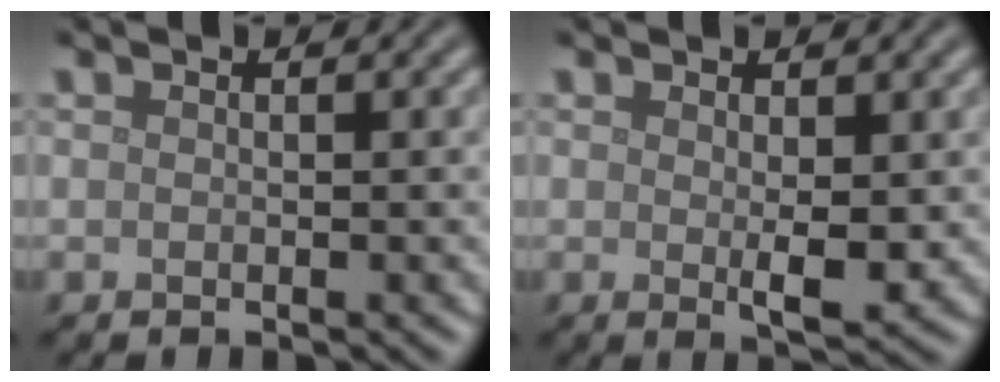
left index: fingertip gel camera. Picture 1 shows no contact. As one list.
[{"total": 2.2, "force": [0.2, 0.7, 2.0], "torque": [-0.034, -0.009, 0.008]}]